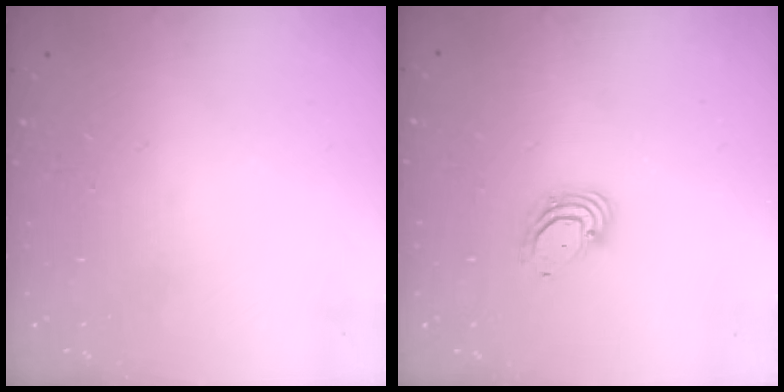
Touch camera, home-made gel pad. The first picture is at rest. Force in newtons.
{"total": 4.3, "press": 4.3, "slide": 0.2}